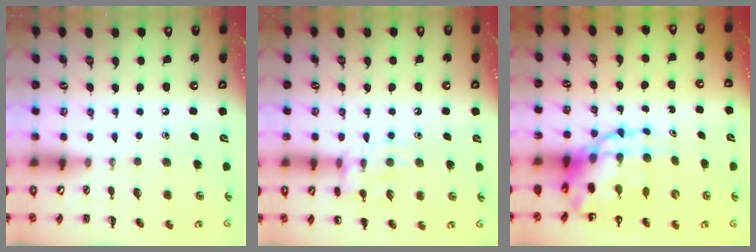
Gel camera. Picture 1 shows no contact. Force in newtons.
{"total": 11.4, "press": 11.4, "slide": 0.8}
{"total": 11.5, "press": 11.1, "slide": 2.9}